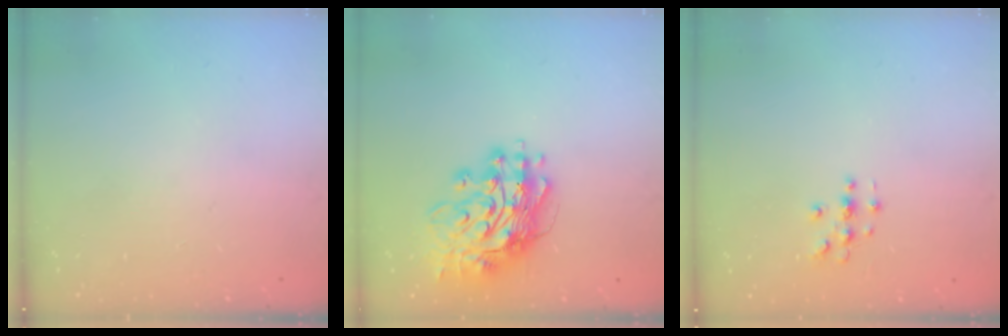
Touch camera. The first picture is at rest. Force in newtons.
{"total": 17.5, "press": 17.4, "slide": 1.7}
{"total": 2.9, "press": 2.9, "slide": 0.3}